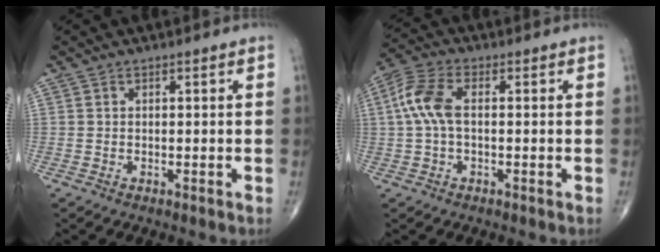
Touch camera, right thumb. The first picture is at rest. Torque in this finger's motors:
{"motor_torque": [-0.68, 1.12, 0.39, -0.35, 0.30]}